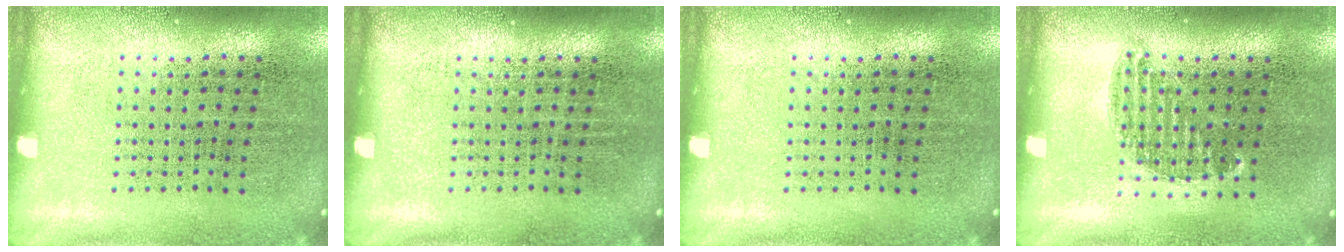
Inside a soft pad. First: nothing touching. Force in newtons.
{"total": 0.0}
{"total": 0.0}
{"total": 0.8, "press": 0.6, "slide": 0.4}